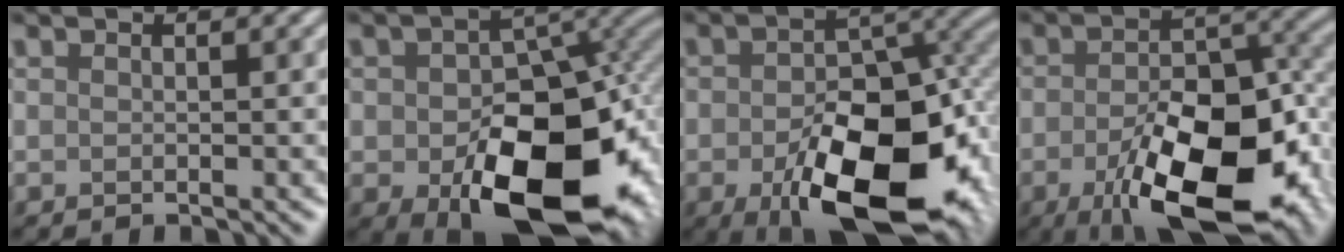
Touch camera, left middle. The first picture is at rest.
{"total": 15.1, "force": [-4.5, 9.0, 11.2], "torque": [-0.155, -0.032, -0.051]}
{"total": 13.8, "force": [-5.4, 7.6, 10.3], "torque": [-0.166, -0.024, -0.070]}
{"total": 13.0, "force": [-5.6, 6.0, 10.1], "torque": [-0.173, -0.017, -0.079]}